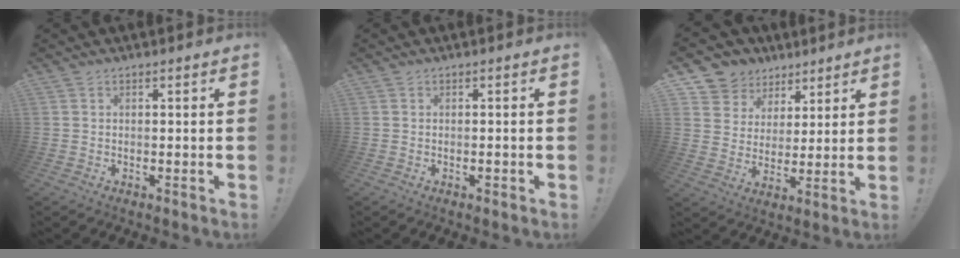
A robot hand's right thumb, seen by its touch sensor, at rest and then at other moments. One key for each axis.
{"total": 0.7, "fx": -0.5, "fy": 0.2, "fz": 0.3, "tx": -0.003, "ty": 0.000, "tz": -0.008}
{"total": 8.8, "fx": 4.9, "fy": 7.2, "fz": 1.2, "tx": -0.017, "ty": -0.040, "tz": 0.102}